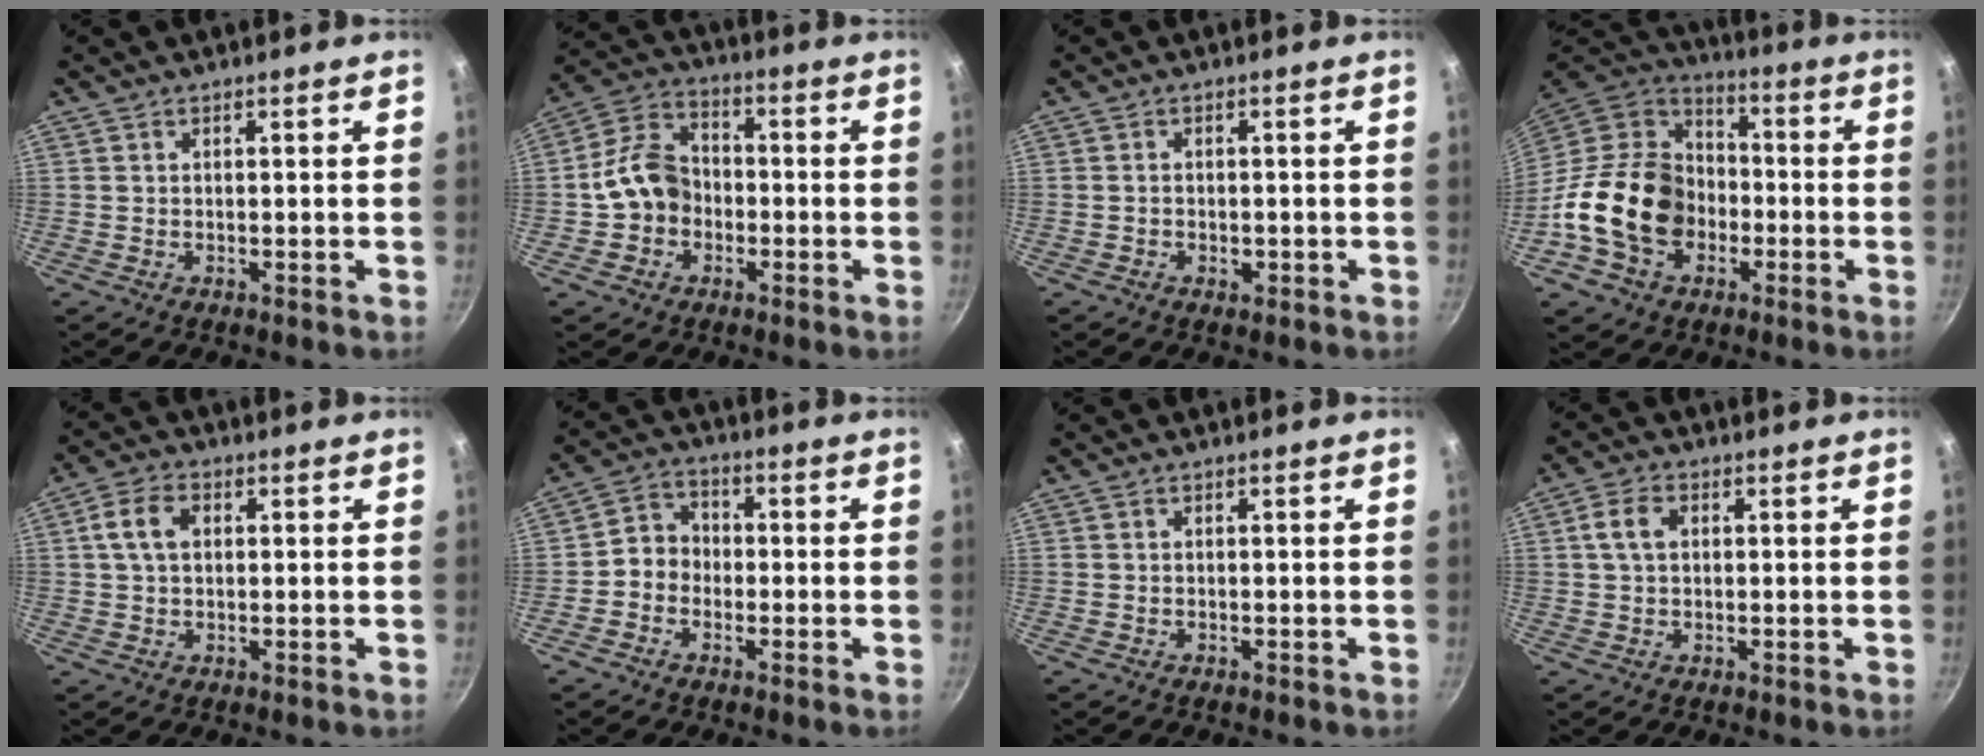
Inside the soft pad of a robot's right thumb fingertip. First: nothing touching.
{"total": 10.5, "force": [-1.8, 8.4, 6.0], "torque": [-0.084, 0.033, -0.048]}
{"total": 1.6, "force": [-0.6, 1.1, 0.9], "torque": [-0.015, 0.003, -0.010]}
{"total": 20.6, "force": [-5.3, 15.8, 12.1], "torque": [-0.199, 0.048, -0.100]}
{"total": 5.8, "force": [1.1, 3.9, 4.1], "torque": [-0.071, 0.012, 0.015]}
{"total": 5.4, "force": [-1.3, 4.7, 2.3], "torque": [-0.009, 0.022, -0.041]}
{"total": 0.0}
{"total": 4.2, "force": [0.8, 2.8, 3.0], "torque": [-0.053, 0.010, 0.010]}